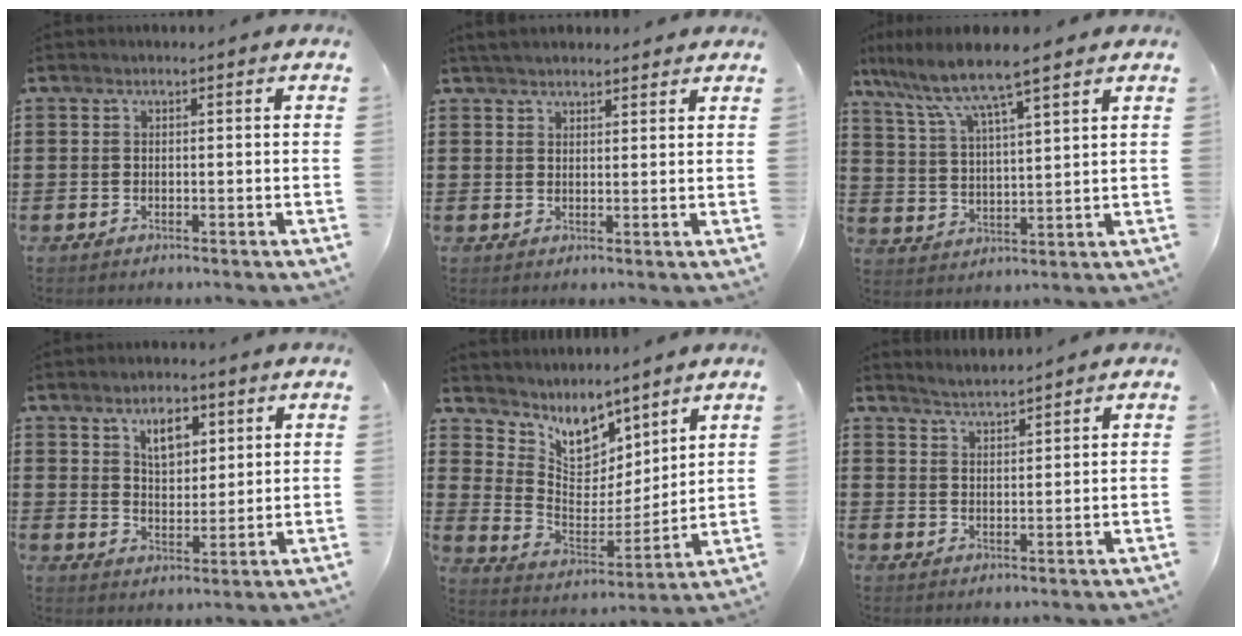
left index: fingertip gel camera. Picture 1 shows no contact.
{"total": 2.9, "force": [2.8, 0.5, 0.7], "torque": [-0.020, 0.000, 0.054]}
{"total": 7.4, "force": [6.0, 0.3, 4.4], "torque": [-0.108, -0.032, 0.100]}
{"total": 5.6, "force": [3.4, 2.9, 3.5], "torque": [-0.056, 0.002, 0.056]}
{"total": 7.6, "force": [6.4, 3.6, 2.1], "torque": [-0.069, -0.054, 0.115]}
{"total": 2.8, "force": [2.8, -0.4, 0.0], "torque": [-0.009, -0.010, 0.052]}